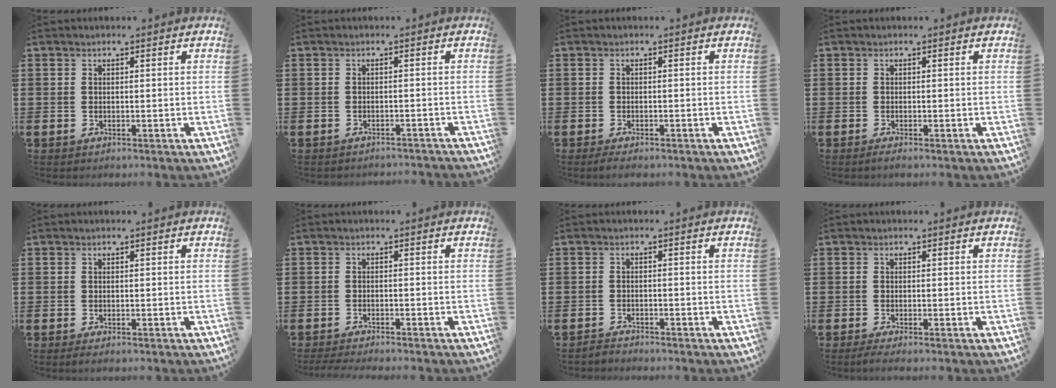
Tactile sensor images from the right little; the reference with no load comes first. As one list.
[{"total": 1.0, "force": [-1.0, -0.1, 0.0], "torque": [-0.002, 0.001, -0.021]}, {"total": 1.0, "force": [-0.7, 0.3, 0.6], "torque": [-0.012, -0.002, -0.015]}, {"total": 0.5, "force": [-0.3, 0.0, 0.4], "torque": [-0.007, -0.003, -0.006]}, {"total": 0.5, "force": [-0.2, 0.1, 0.4], "torque": [-0.008, 0.000, -0.005]}, {"total": 1.4, "force": [-1.3, -0.1, 0.4], "torque": [-0.007, 0.001, -0.026]}, {"total": 1.2, "force": [-1.2, 0.1, -0.1], "torque": [-0.002, 0.002, -0.025]}, {"total": 0.9, "force": [-0.5, 0.0, 0.7], "torque": [-0.010, -0.003, -0.010]}]